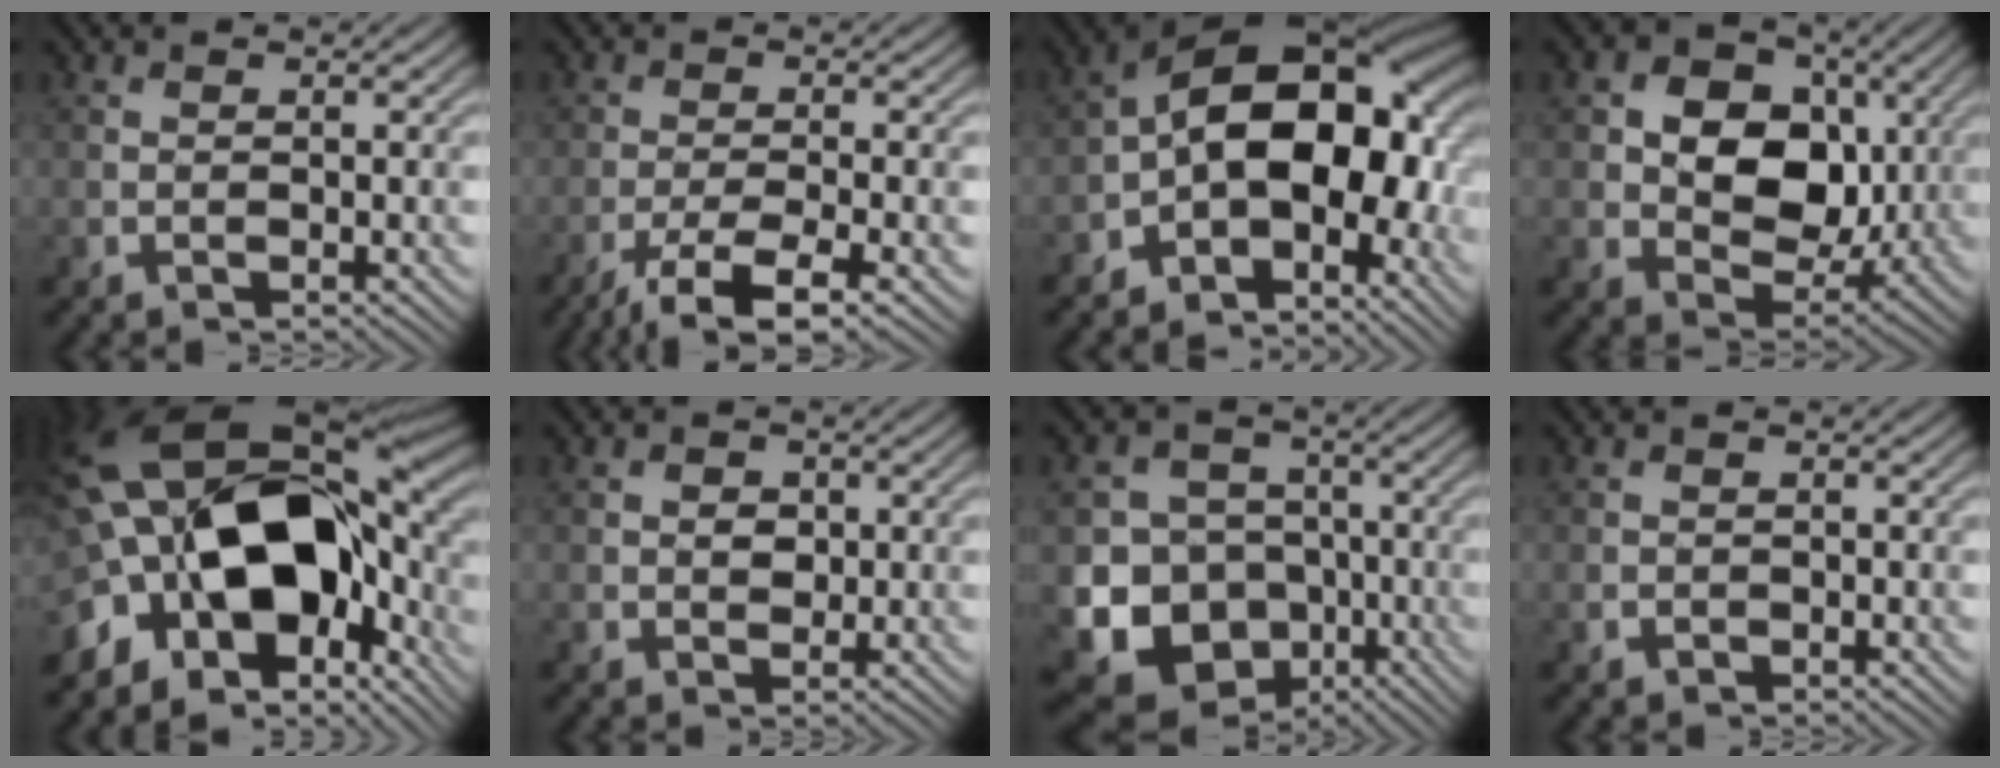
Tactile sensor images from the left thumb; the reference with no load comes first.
{"total": 5.5, "force": [-3.4, 1.2, 4.1], "torque": [-0.079, -0.006, -0.065]}
{"total": 15.5, "force": [-3.0, 9.2, 12.1], "torque": [-0.182, 0.010, -0.065]}
{"total": 10.1, "force": [1.5, 7.8, 6.3], "torque": [-0.117, 0.000, 0.010]}
{"total": 20.3, "force": [-1.4, 12.5, 16.0], "torque": [-0.315, -0.017, -0.016]}
{"total": 2.0, "force": [0.2, 1.7, 1.1], "torque": [-0.020, -0.003, -0.001]}
{"total": 14.1, "force": [-5.0, 12.1, 5.2], "torque": [-0.129, -0.044, -0.108]}
{"total": 1.0, "force": [-0.4, 0.9, 0.3], "torque": [-0.004, -0.004, -0.010]}